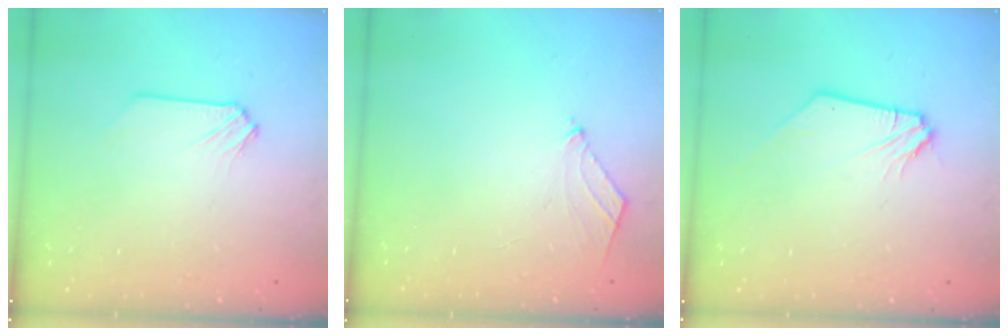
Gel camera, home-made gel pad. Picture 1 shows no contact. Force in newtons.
{"total": 4.3, "press": 4.2, "slide": 1.0}
{"total": 1.4, "press": 1.3, "slide": 0.3}